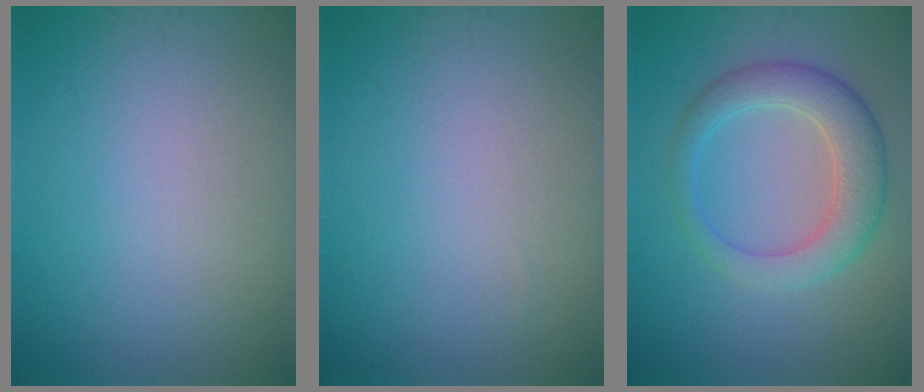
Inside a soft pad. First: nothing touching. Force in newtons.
{"total": 0.0}
{"total": 4.5, "press": 4.5, "slide": 0.2}